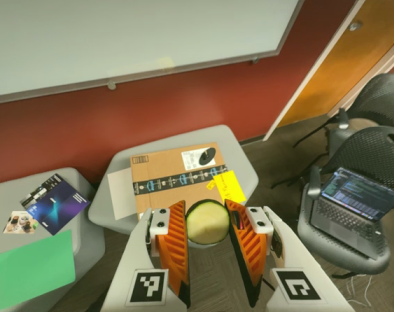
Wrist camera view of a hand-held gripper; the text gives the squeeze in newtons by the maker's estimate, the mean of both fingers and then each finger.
{"total": 8.6, "left": 8.7, "right": 8.4}